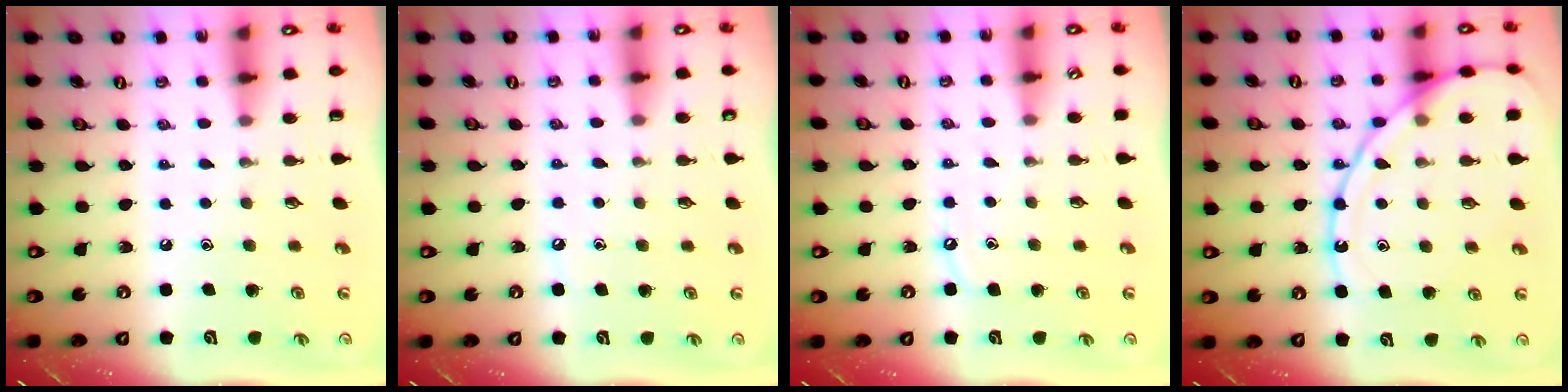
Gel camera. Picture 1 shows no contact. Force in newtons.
{"total": 3.0, "press": 3.0, "slide": 0.4}
{"total": 5.3, "press": 5.2, "slide": 0.7}
{"total": 13.7, "press": 13.6, "slide": 1.2}